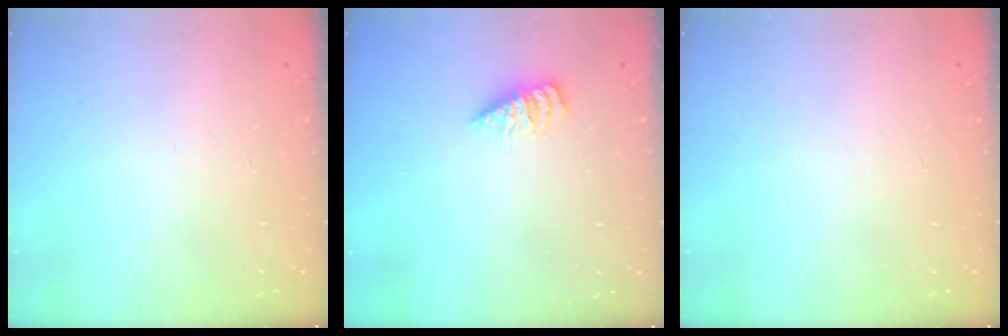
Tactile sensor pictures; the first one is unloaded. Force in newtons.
{"total": 1.8, "press": 1.8, "slide": 0.2}
{"total": 0.0}